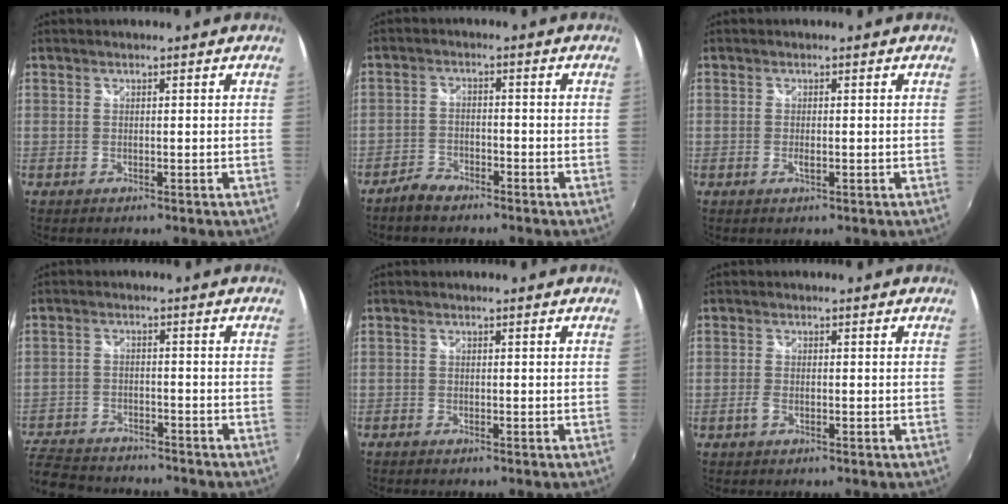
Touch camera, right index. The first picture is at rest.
{"total": 4.1, "force": [-3.5, 1.6, 1.4], "torque": [-0.045, 0.004, -0.068]}
{"total": 1.0, "force": [-0.3, 0.3, 0.9], "torque": [-0.017, -0.002, -0.006]}
{"total": 14.2, "force": [-11.8, 6.0, 5.1], "torque": [-0.152, -0.005, -0.195]}
{"total": 0.8, "force": [-0.7, 0.3, 0.2], "torque": [-0.007, -0.003, -0.015]}
{"total": 1.5, "force": [-0.8, 0.4, 1.1], "torque": [-0.030, -0.001, -0.018]}